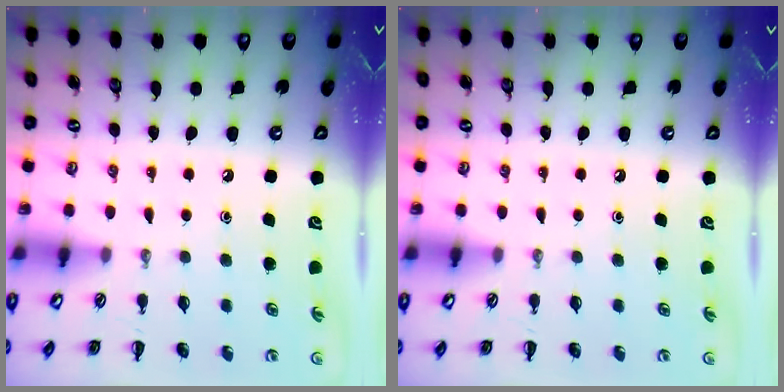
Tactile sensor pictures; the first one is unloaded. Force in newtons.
{"total": 0.0}